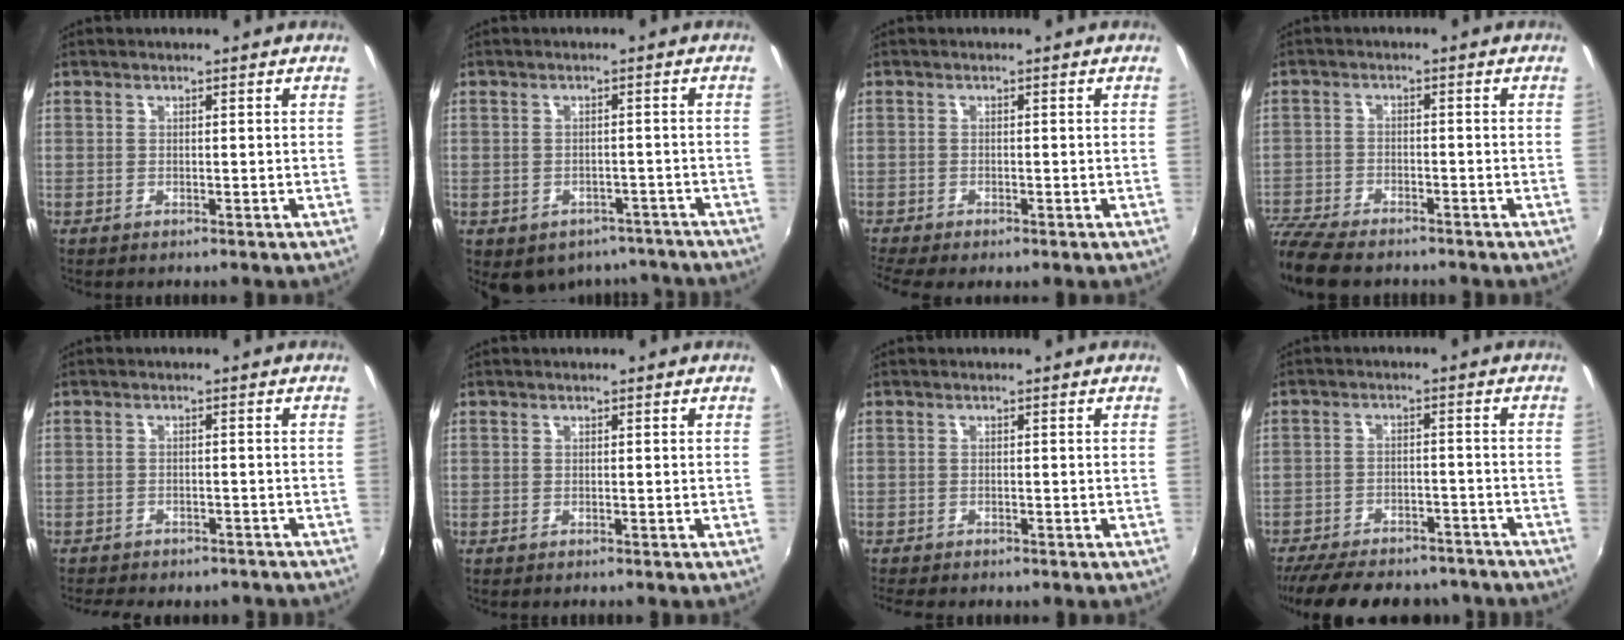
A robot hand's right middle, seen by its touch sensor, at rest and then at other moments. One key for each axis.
{"total": 11.3, "fx": -8.1, "fy": 6.8, "fz": 4.2, "tx": -0.088, "ty": -0.004, "tz": -0.086}
{"total": 4.3, "fx": -3.1, "fy": 0.9, "fz": 2.8, "tx": -0.065, "ty": -0.024, "tz": -0.052}
{"total": 10.8, "fx": -9.3, "fy": 3.1, "fz": 4.6, "tx": -0.129, "ty": -0.033, "tz": -0.171}
{"total": 8.9, "fx": -7.8, "fy": 2.8, "fz": 3.3, "tx": -0.077, "ty": -0.017, "tz": -0.103}
{"total": 0.0}
{"total": 3.5, "fx": -3.0, "fy": 0.7, "fz": 1.5, "tx": -0.036, "ty": -0.019, "tz": -0.048}
{"total": 20.5, "fx": -17.1, "fy": 7.1, "fz": 8.7, "tx": -0.185, "ty": -0.010, "tz": -0.228}